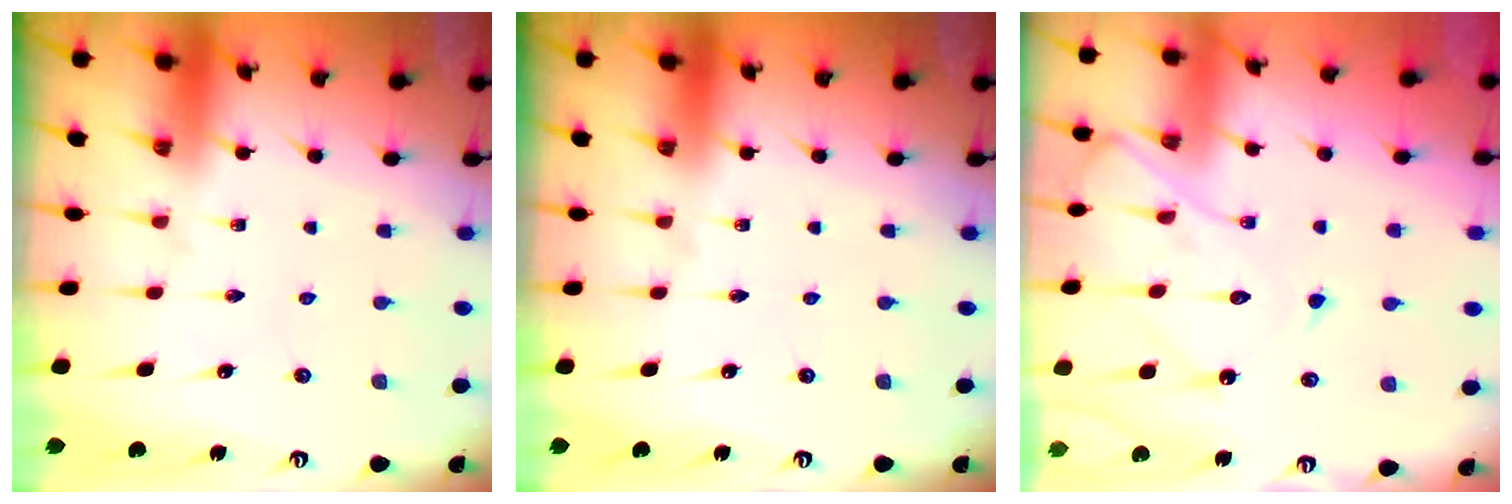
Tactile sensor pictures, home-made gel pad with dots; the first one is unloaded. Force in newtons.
{"total": 0.0}
{"total": 14.1, "press": 14.1, "slide": 0.8}